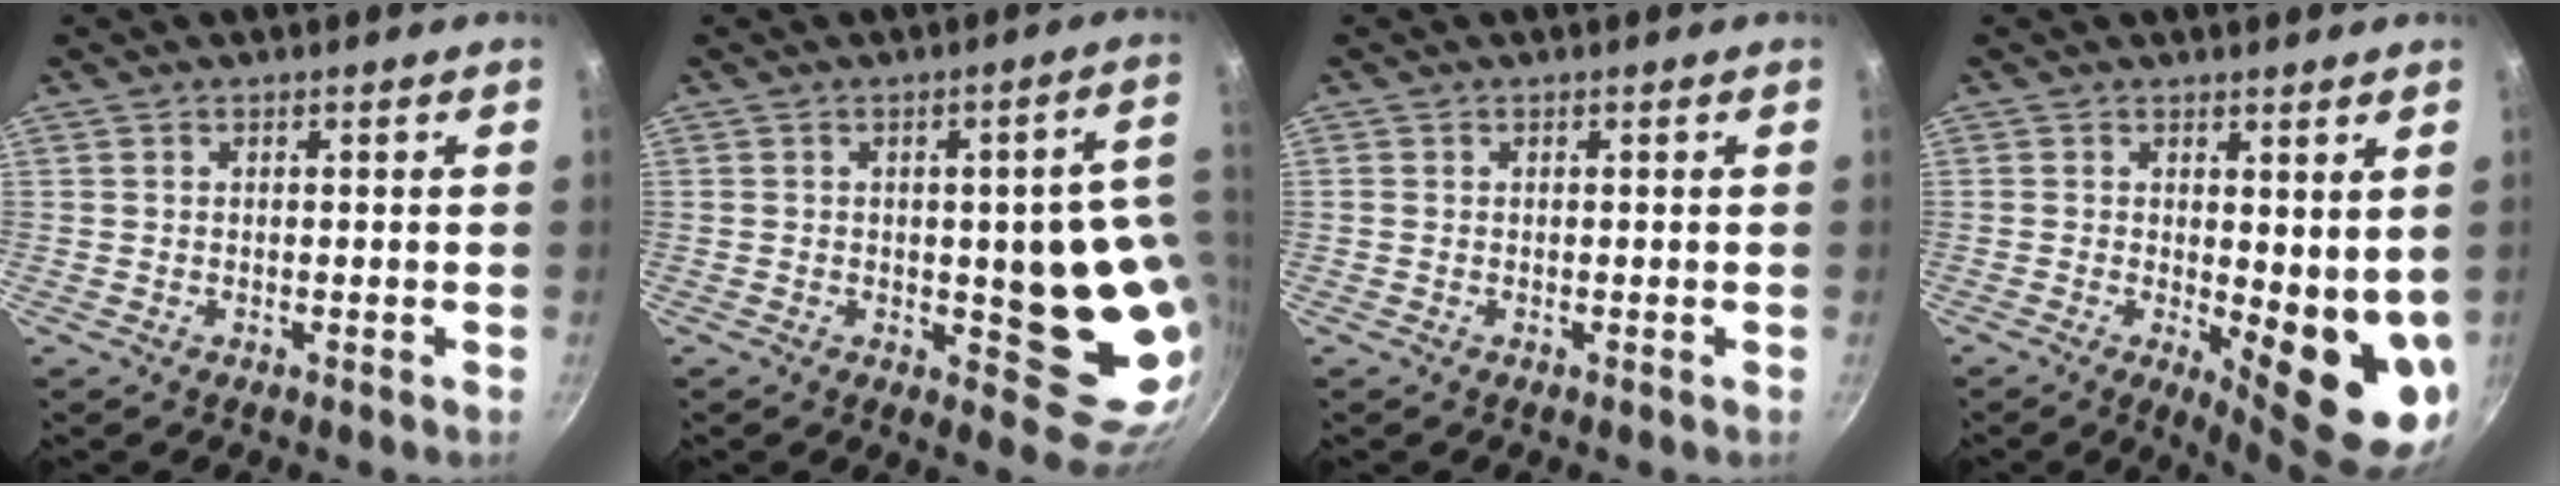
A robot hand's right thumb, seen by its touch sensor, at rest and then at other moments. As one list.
[{"total": 17.1, "force": [-0.4, 6.7, 15.7], "torque": [-0.123, -0.019, -0.003]}, {"total": 0.0}, {"total": 11.0, "force": [0.7, 4.3, 10.1], "torque": [-0.108, -0.029, 0.019]}]